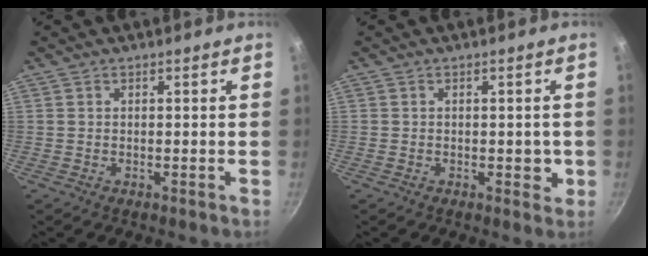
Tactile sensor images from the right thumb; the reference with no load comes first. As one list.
[{"total": 2.7, "force": [-0.4, 1.9, 1.9], "torque": [-0.006, -0.002, -0.008]}]